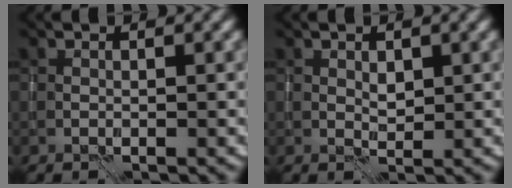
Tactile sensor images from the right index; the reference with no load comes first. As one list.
[{"total": 1.0, "force": [0.5, 0.6, 0.7], "torque": [-0.013, -0.003, 0.011]}]